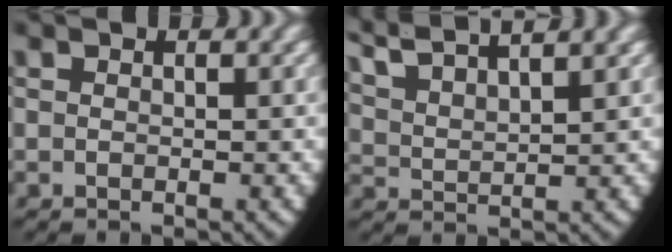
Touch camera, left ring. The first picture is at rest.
{"total": 5.2, "force": [4.2, 1.8, 2.6], "torque": [-0.075, 0.002, 0.077]}